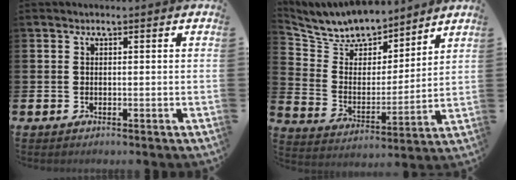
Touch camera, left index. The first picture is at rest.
{"total": 7.9, "force": [7.6, 2.3, 0.3], "torque": [-0.055, -0.063, 0.136]}